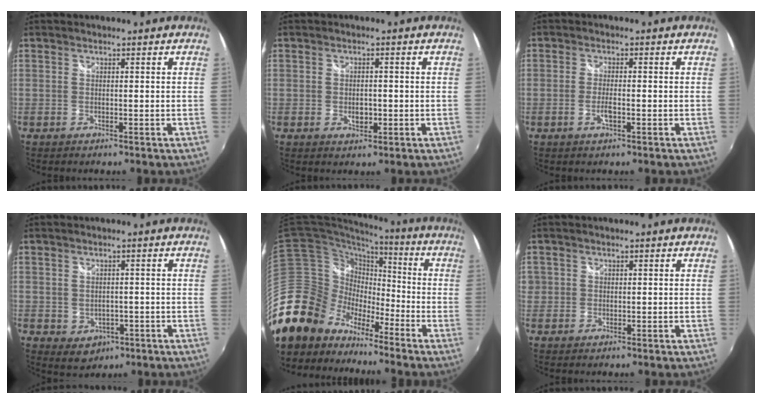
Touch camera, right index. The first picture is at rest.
{"total": 3.0, "force": [-0.5, 2.0, 2.1], "torque": [-0.034, -0.002, -0.009]}
{"total": 2.8, "force": [-1.0, 0.9, 2.5], "torque": [-0.050, -0.003, -0.019]}
{"total": 4.5, "force": [-0.8, 3.9, 2.1], "torque": [-0.044, -0.001, 0.002]}
{"total": 17.8, "force": [-13.0, 11.4, 4.4], "torque": [-0.112, 0.025, -0.244]}
{"total": 1.9, "force": [0.4, 1.8, 0.3], "torque": [-0.002, 0.002, 0.004]}